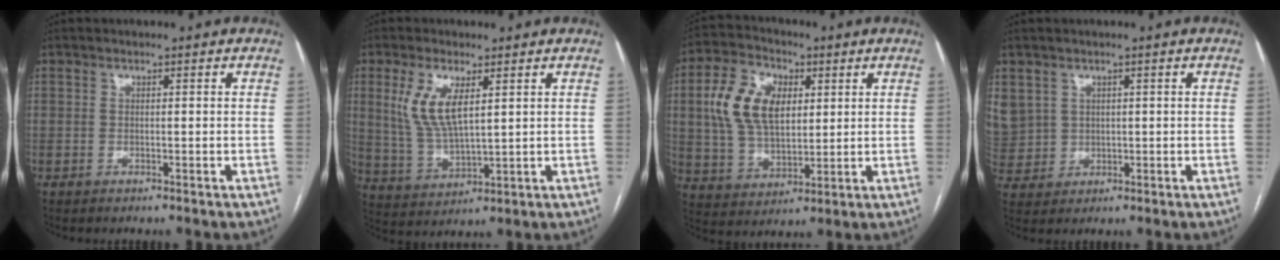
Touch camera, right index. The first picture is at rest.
{"total": 8.3, "force": [3.0, 2.7, 7.3], "torque": [-0.163, -0.001, 0.067]}
{"total": 12.3, "force": [3.0, 7.4, 9.3], "torque": [-0.203, 0.024, 0.060]}
{"total": 11.2, "force": [2.8, 10.4, 3.4], "torque": [-0.139, 0.032, 0.078]}